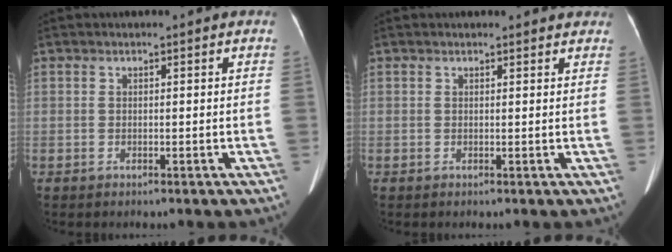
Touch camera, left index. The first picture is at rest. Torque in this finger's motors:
{"motor_torque": [0.76, -1.38, 0.04, 0.00]}